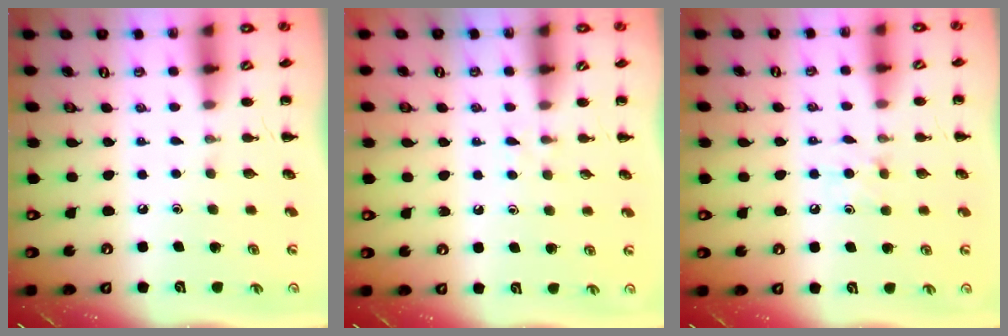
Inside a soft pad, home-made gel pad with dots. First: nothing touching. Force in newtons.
{"total": 2.5, "press": 2.2, "slide": 1.1}
{"total": 5.7, "press": 5.4, "slide": 2.0}